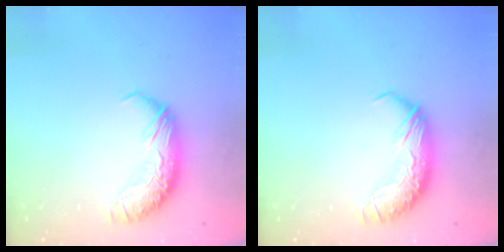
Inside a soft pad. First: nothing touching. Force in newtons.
{"total": 0.0}